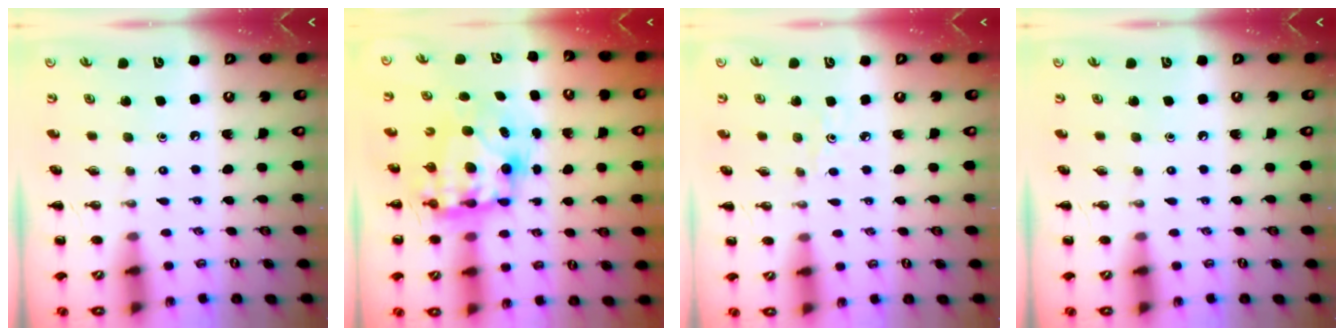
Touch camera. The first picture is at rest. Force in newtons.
{"total": 9.1, "press": 8.9, "slide": 2.2}
{"total": 2.2, "press": 2.0, "slide": 0.9}
{"total": 0.0}